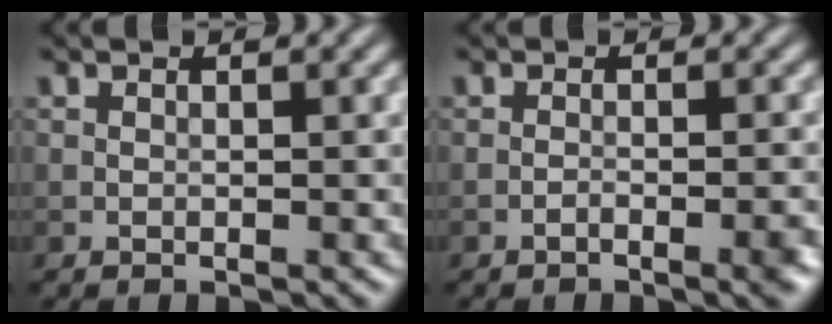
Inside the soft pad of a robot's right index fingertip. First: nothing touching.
{"total": 2.2, "force": [-1.3, 0.5, 1.7], "torque": [-0.022, 0.003, -0.025]}